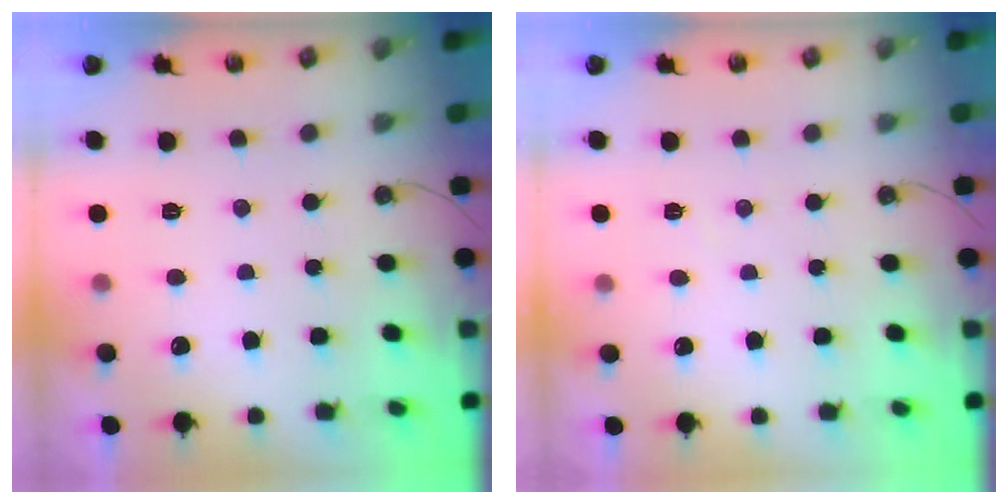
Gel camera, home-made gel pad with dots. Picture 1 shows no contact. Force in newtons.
{"total": 4.1, "press": 4.0, "slide": 0.7}